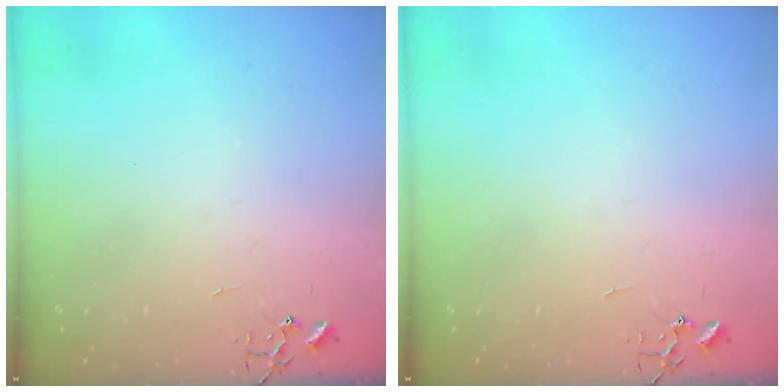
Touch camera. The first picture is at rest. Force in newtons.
{"total": 0.0}